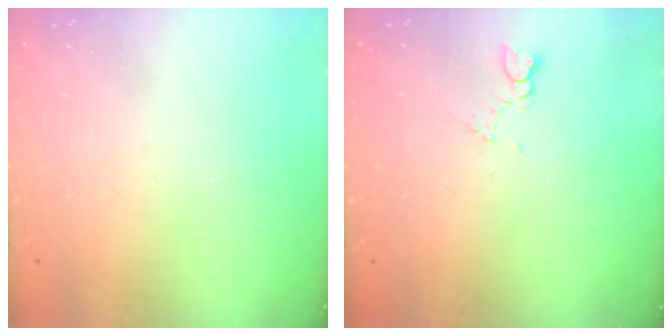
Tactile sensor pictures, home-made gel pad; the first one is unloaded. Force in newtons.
{"total": 2.6, "press": 2.6, "slide": 0.4}